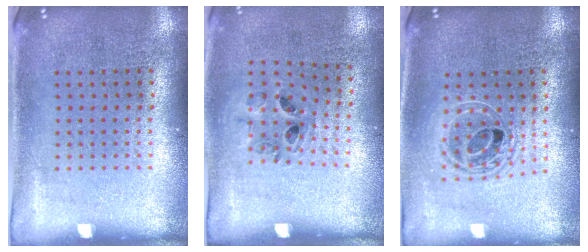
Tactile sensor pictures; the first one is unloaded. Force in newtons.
{"total": 0.9, "press": 0.7, "slide": 0.4}
{"total": 1.5, "press": 1.3, "slide": 0.8}